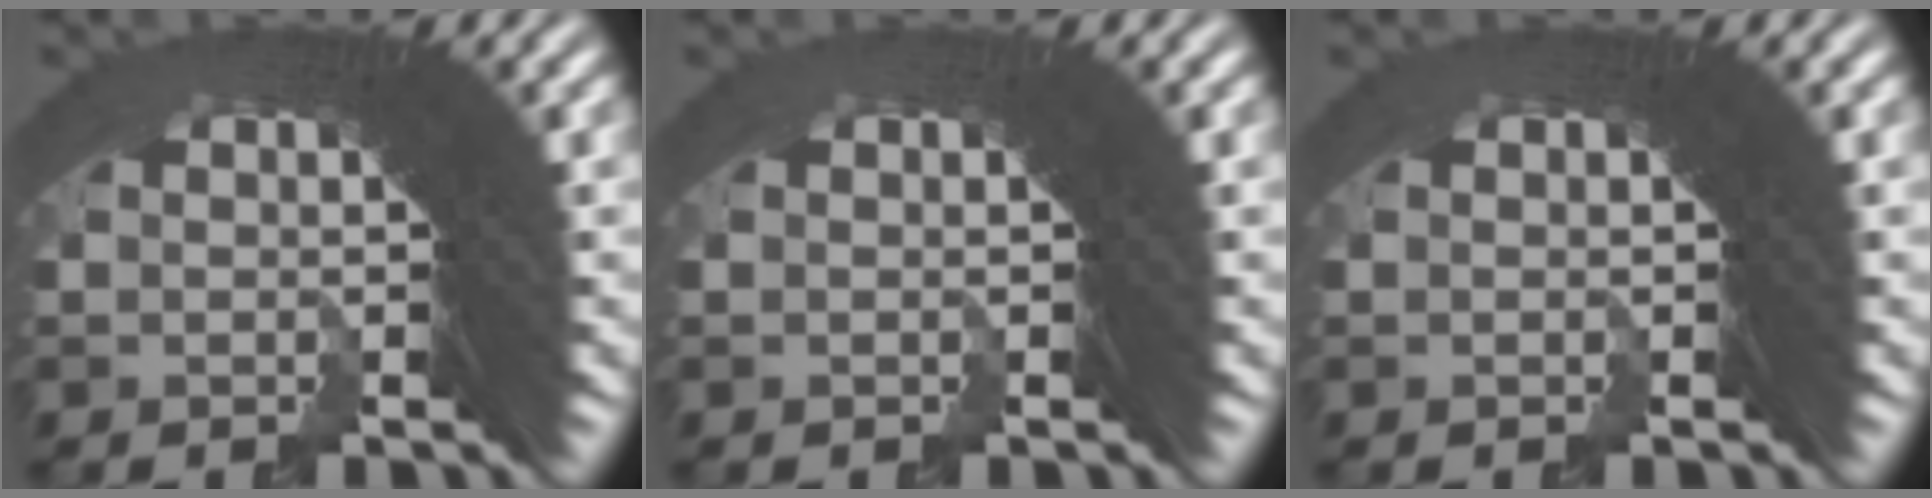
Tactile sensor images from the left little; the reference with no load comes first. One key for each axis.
{"total": 0.0}
{"total": 0.0}